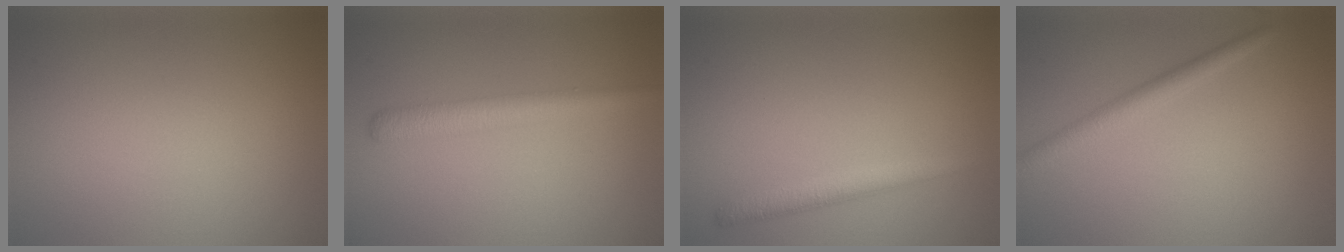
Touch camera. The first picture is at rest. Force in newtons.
{"total": 3.2, "press": 3.2, "slide": 0.1}
{"total": 2.1, "press": 2.1, "slide": 0.1}
{"total": 2.3, "press": 2.3, "slide": 0.1}